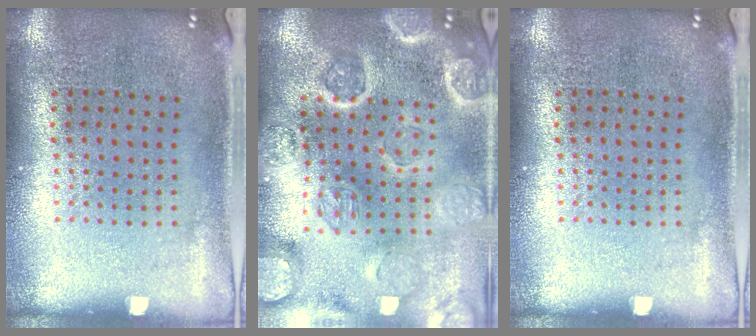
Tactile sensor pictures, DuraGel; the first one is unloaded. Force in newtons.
{"total": 4.2, "press": 3.9, "slide": 1.6}
{"total": 0.0}